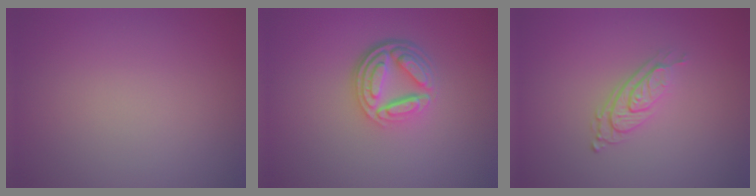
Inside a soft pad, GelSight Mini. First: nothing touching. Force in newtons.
{"total": 5.3, "press": 3.7, "slide": 3.8}
{"total": 2.9, "press": 1.9, "slide": 2.2}